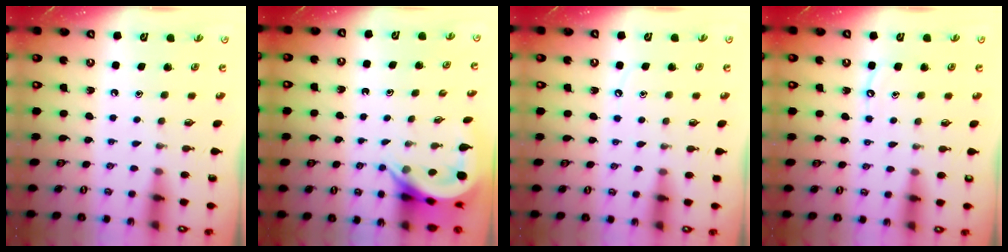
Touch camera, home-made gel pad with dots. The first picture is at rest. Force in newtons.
{"total": 5.9, "press": 5.9, "slide": 0.6}
{"total": 3.4, "press": 3.3, "slide": 0.5}
{"total": 4.0, "press": 4.0, "slide": 0.5}